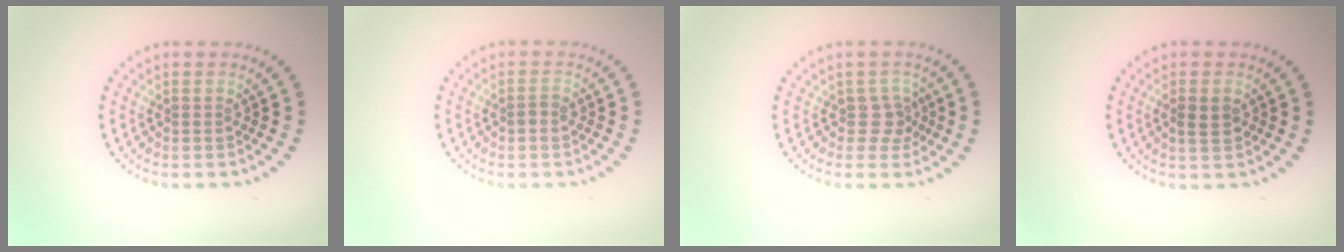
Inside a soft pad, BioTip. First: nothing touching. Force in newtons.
{"total": 1.0, "press": 0.9, "slide": 0.4}
{"total": 1.8, "press": 1.4, "slide": 1.2}
{"total": 1.9, "press": 1.9, "slide": 0.3}